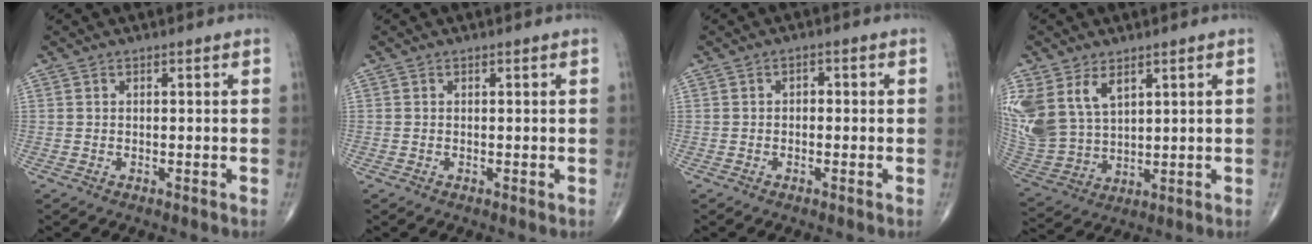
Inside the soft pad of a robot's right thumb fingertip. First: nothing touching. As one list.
[{"total": 0.0}, {"total": 1.4, "force": [-0.2, 1.0, 0.9], "torque": [-0.002, 0.004, -0.008]}, {"total": 15.4, "force": [6.8, 10.2, 9.3], "torque": [-0.212, -0.012, 0.154]}]